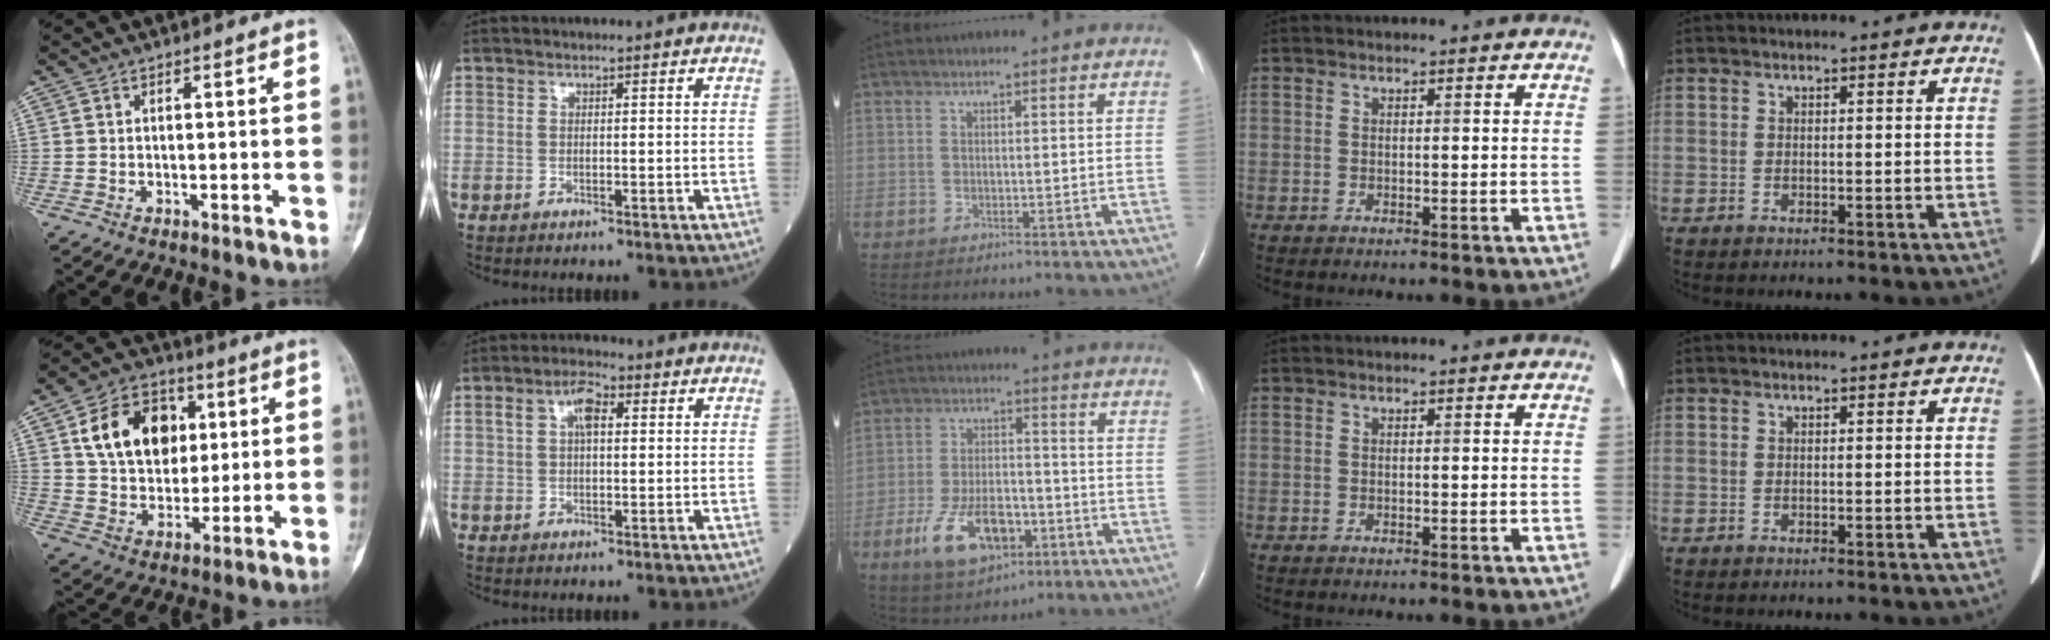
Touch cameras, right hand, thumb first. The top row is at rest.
{"thumb": {"total": 15.8, "force": [4.6, 11.4, 9.9], "torque": [-0.126, -0.004, 0.077]}, "index": {"total": 4.9, "force": [1.4, 2.1, 4.2], "torque": [-0.080, 0.020, 0.025]}, "middle": {"total": 10.8, "force": [-4.9, 5.4, 7.9], "torque": [-0.156, 0.002, -0.079]}}